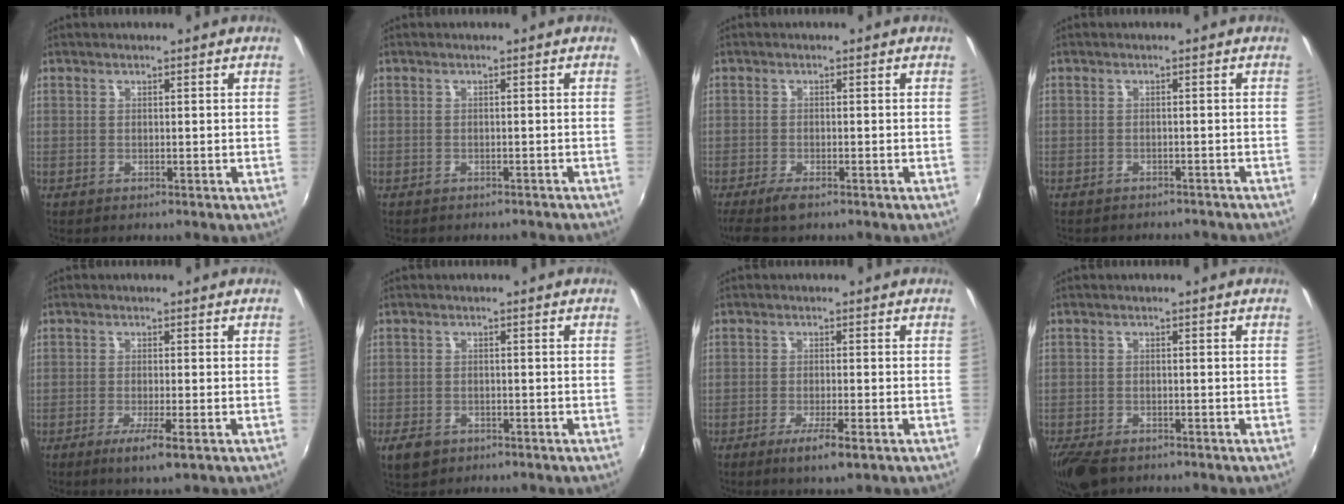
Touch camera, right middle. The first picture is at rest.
{"total": 2.5, "force": [-2.2, 1.1, 0.6], "torque": [-0.011, 0.000, -0.024]}
{"total": 3.9, "force": [-2.9, 1.0, 2.4], "torque": [-0.061, -0.014, -0.056]}
{"total": 4.5, "force": [-3.9, 1.9, 1.1], "torque": [-0.026, 0.003, -0.050]}
{"total": 4.3, "force": [-2.1, 0.0, 3.7], "torque": [-0.078, -0.012, -0.038]}
{"total": 4.5, "force": [-2.7, 2.8, 2.2], "torque": [-0.058, -0.007, -0.044]}
{"total": 4.6, "force": [-2.5, 0.3, 3.9], "torque": [-0.081, -0.012, -0.044]}
{"total": 7.2, "force": [-5.4, 3.2, 3.6], "torque": [-0.096, -0.028, -0.101]}